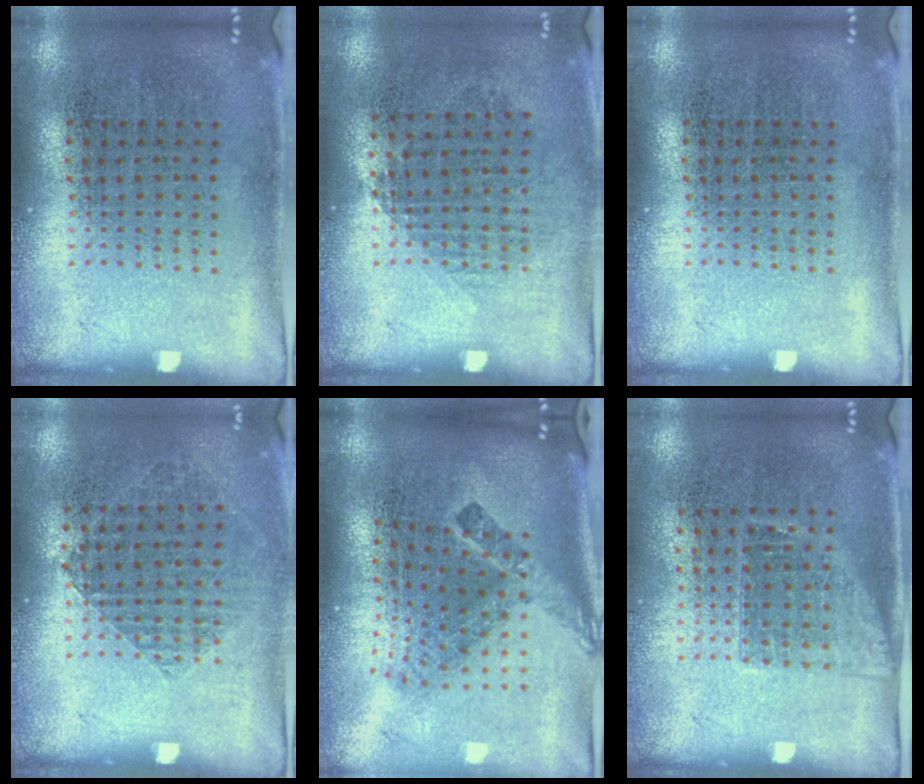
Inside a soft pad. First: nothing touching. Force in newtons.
{"total": 0.9, "press": 0.8, "slide": 0.4}
{"total": 0.0}
{"total": 0.9, "press": 0.8, "slide": 0.3}
{"total": 2.4, "press": 1.5, "slide": 1.9}
{"total": 1.2, "press": 1.0, "slide": 0.7}